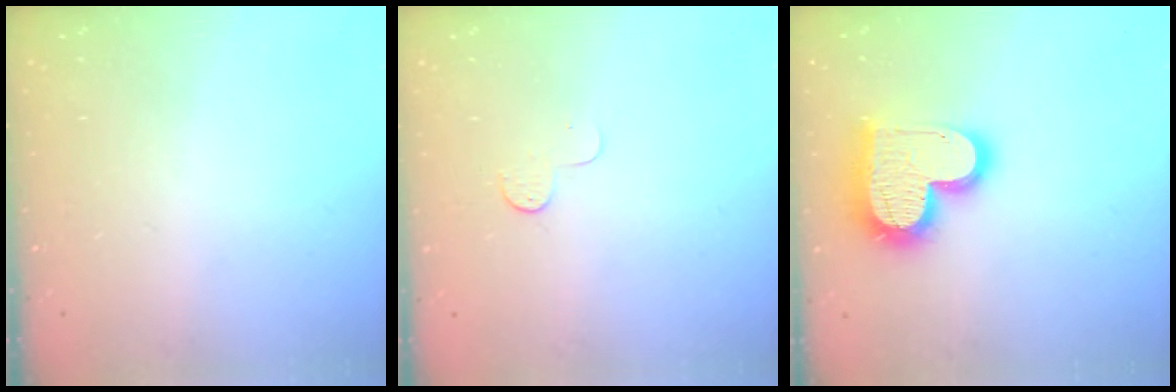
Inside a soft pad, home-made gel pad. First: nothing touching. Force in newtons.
{"total": 4.1, "press": 4.1, "slide": 0.4}
{"total": 17.6, "press": 17.5, "slide": 1.5}